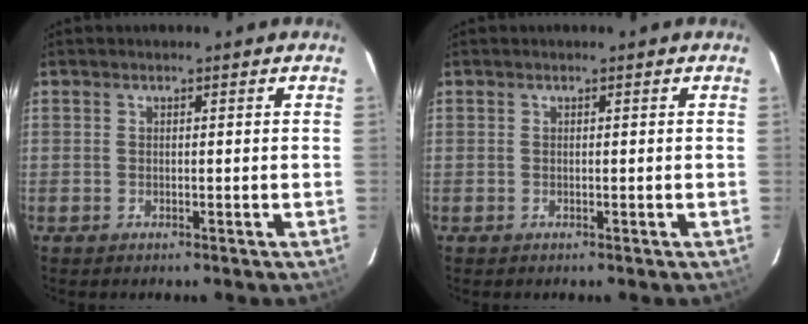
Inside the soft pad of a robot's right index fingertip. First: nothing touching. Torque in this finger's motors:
{"motor_torque": [0.00, 0.00, 0.00, 0.00]}